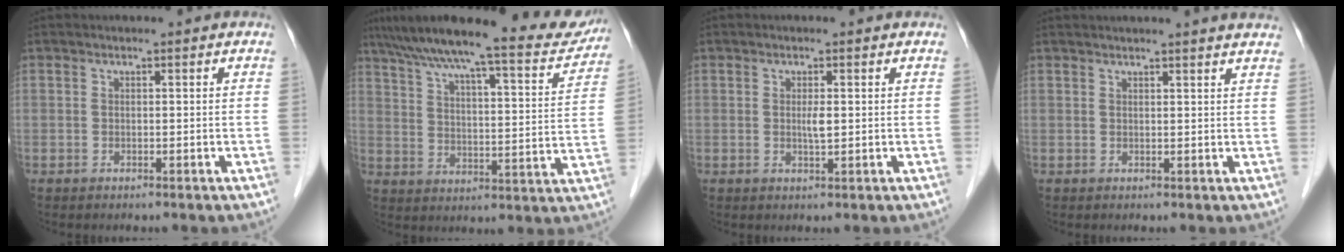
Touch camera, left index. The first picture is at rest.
{"total": 21.7, "force": [18.9, 2.6, 10.4], "torque": [-0.163, -0.012, 0.256]}
{"total": 1.6, "force": [-0.1, 0.2, 1.6], "torque": [-0.032, -0.006, -0.001]}
{"total": 7.6, "force": [7.1, -0.4, 2.9], "torque": [-0.036, 0.013, 0.065]}